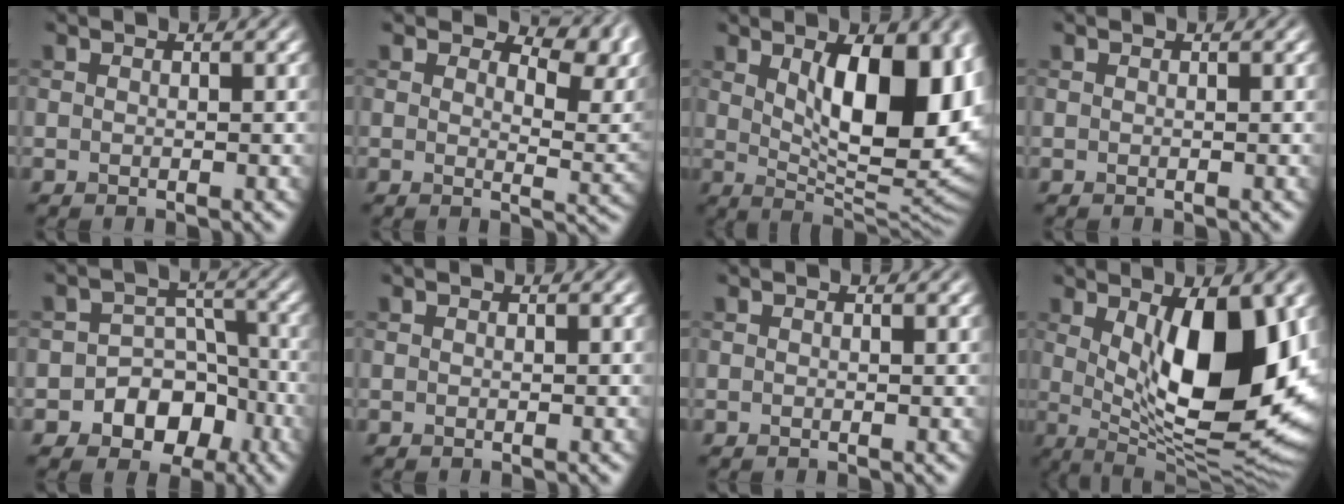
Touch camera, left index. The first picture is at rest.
{"total": 7.7, "force": [4.2, 3.6, 5.3], "torque": [-0.059, -0.002, 0.068]}
{"total": 12.5, "force": [2.6, 5.5, 10.9], "torque": [-0.137, -0.011, 0.046]}
{"total": 0.0}
{"total": 7.0, "force": [-3.7, 5.4, 2.4], "torque": [0.004, 0.005, -0.074]}
{"total": 0.0}
{"total": 0.0}
{"total": 13.7, "force": [2.0, 5.5, 12.4], "torque": [-0.168, -0.019, 0.038]}